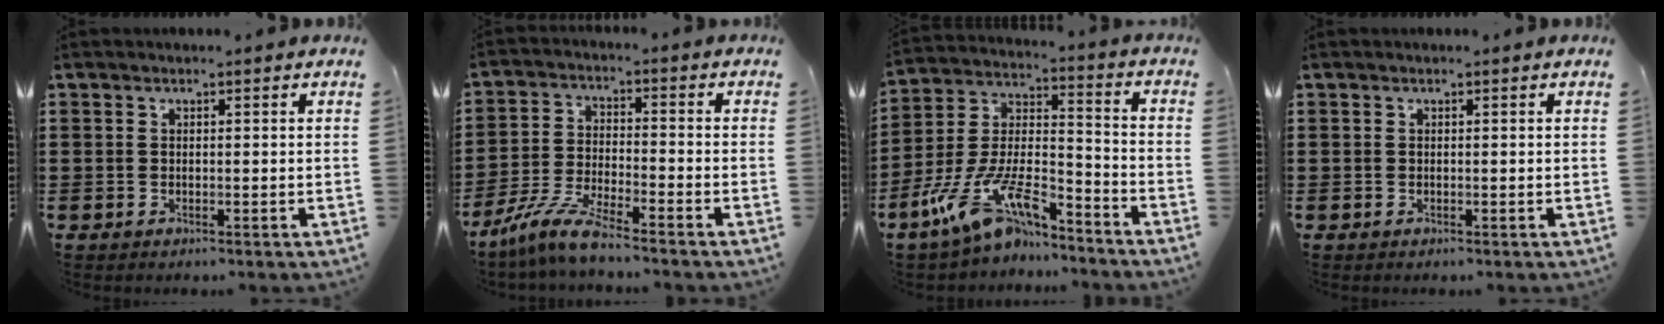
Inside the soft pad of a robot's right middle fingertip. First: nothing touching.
{"total": 6.9, "force": [-6.0, 0.2, 3.4], "torque": [-0.087, -0.011, -0.121]}
{"total": 12.9, "force": [-9.9, 3.2, 7.7], "torque": [-0.166, 0.008, -0.194]}
{"total": 0.0}